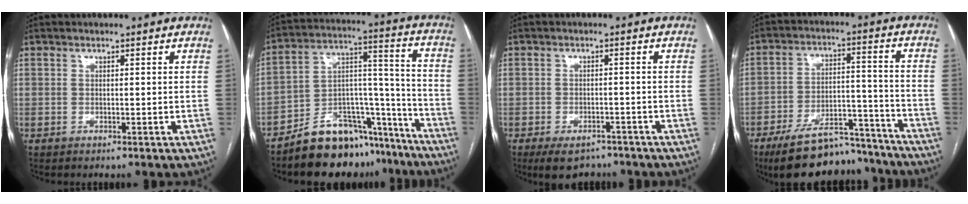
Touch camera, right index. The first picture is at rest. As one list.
[{"total": 17.4, "force": [-14.2, 7.3, 6.8], "torque": [-0.080, 0.067, -0.225]}, {"total": 6.3, "force": [-5.0, 2.9, 2.6], "torque": [-0.040, -0.002, -0.073]}, {"total": 18.1, "force": [-15.7, 5.6, 7.1], "torque": [-0.098, 0.029, -0.238]}]